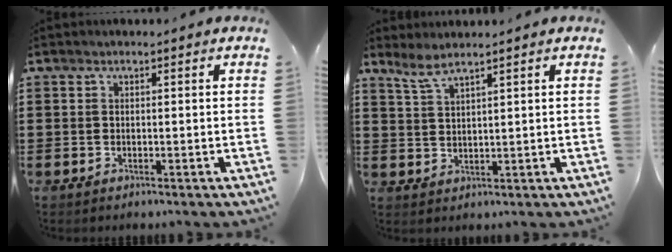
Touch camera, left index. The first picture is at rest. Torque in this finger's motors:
{"motor_torque": [0.11, 0.05, 0.05, 0.02]}